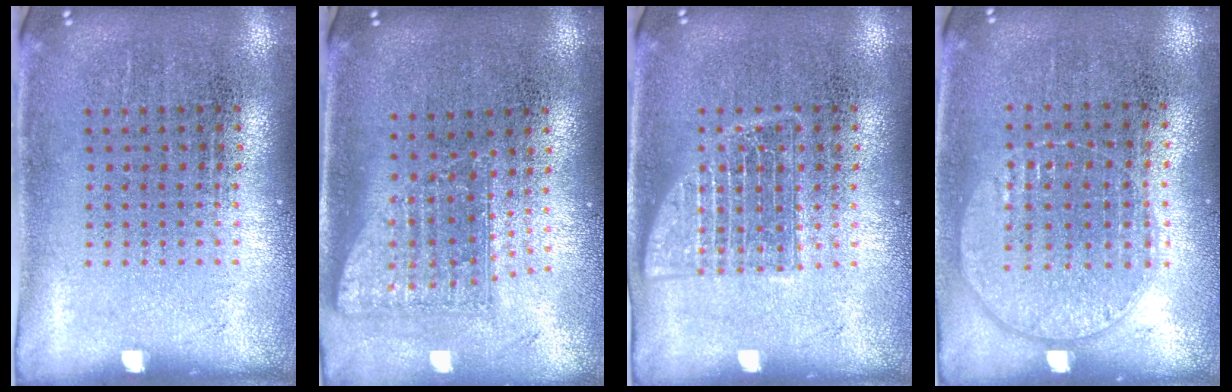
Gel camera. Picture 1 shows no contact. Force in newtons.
{"total": 1.6, "press": 1.2, "slide": 1.1}
{"total": 2.3, "press": 2.3, "slide": 0.3}
{"total": 1.0, "press": 0.9, "slide": 0.4}